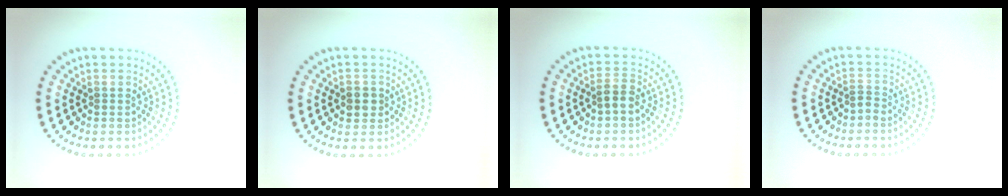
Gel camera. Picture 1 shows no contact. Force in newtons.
{"total": 1.7, "press": 1.6, "slide": 0.5}
{"total": 1.4, "press": 1.2, "slide": 0.7}
{"total": 0.7, "press": 0.4, "slide": 0.6}